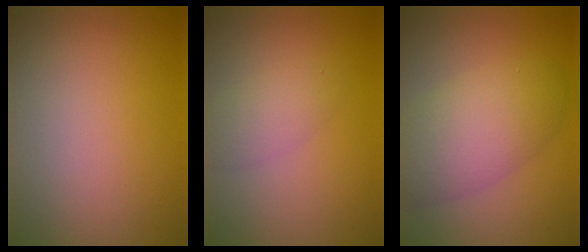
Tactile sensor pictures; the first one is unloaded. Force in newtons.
{"total": 2.3, "press": 2.3, "slide": 0.1}
{"total": 6.0, "press": 6.0, "slide": 0.5}